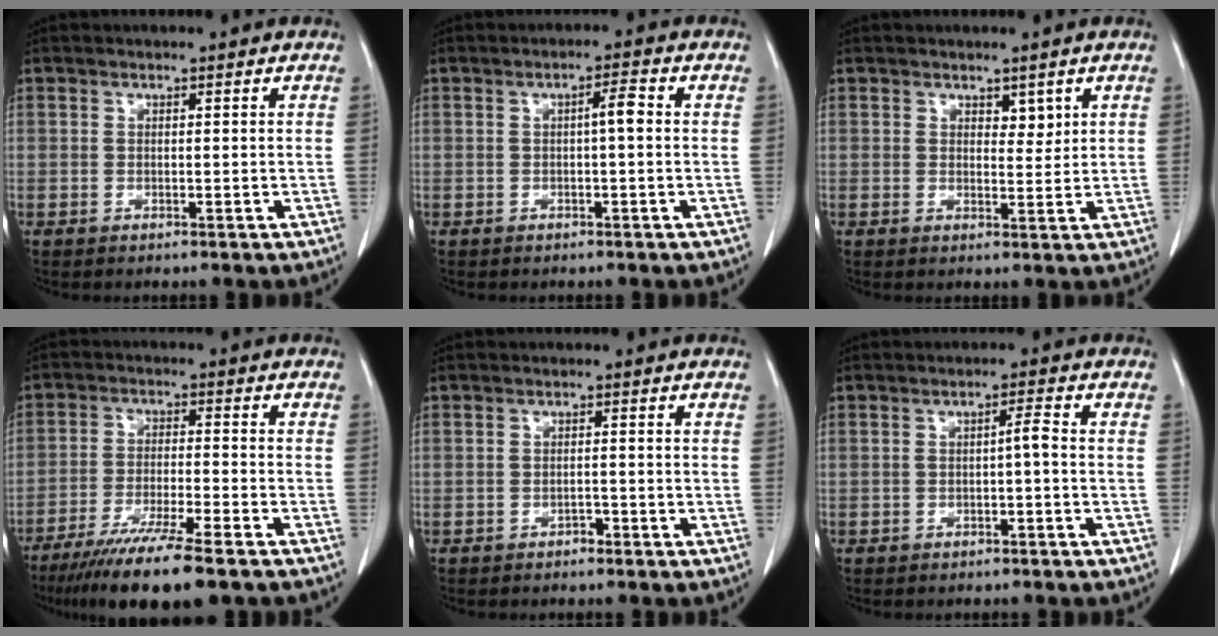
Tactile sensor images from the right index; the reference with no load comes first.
{"total": 2.5, "force": [0.1, 0.2, 2.5], "torque": [-0.040, 0.005, 0.001]}
{"total": 2.2, "force": [1.3, 1.2, 1.3], "torque": [-0.012, -0.006, 0.022]}
{"total": 13.4, "force": [-10.2, 0.5, 8.7], "torque": [-0.148, -0.038, -0.167]}
{"total": 1.1, "force": [-0.8, 0.5, 0.4], "torque": [-0.008, 0.001, -0.013]}
{"total": 2.0, "force": [-0.5, 0.1, 1.9], "torque": [-0.028, 0.004, -0.010]}